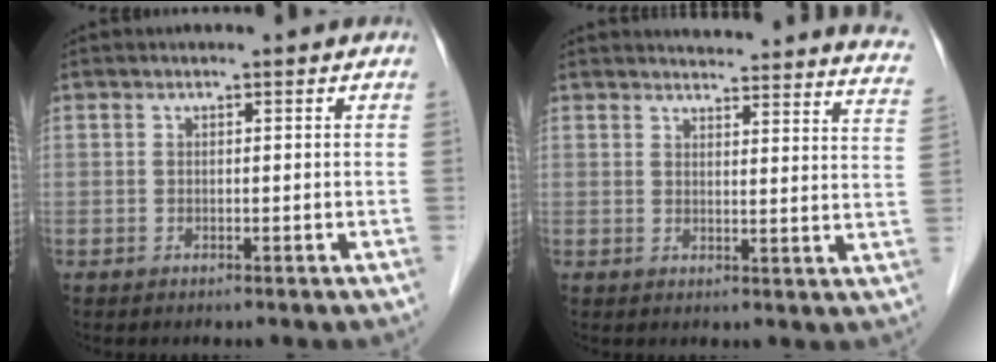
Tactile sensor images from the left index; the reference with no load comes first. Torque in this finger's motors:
{"motor_torque": [0.96, -1.18, 0.16, 0.02]}